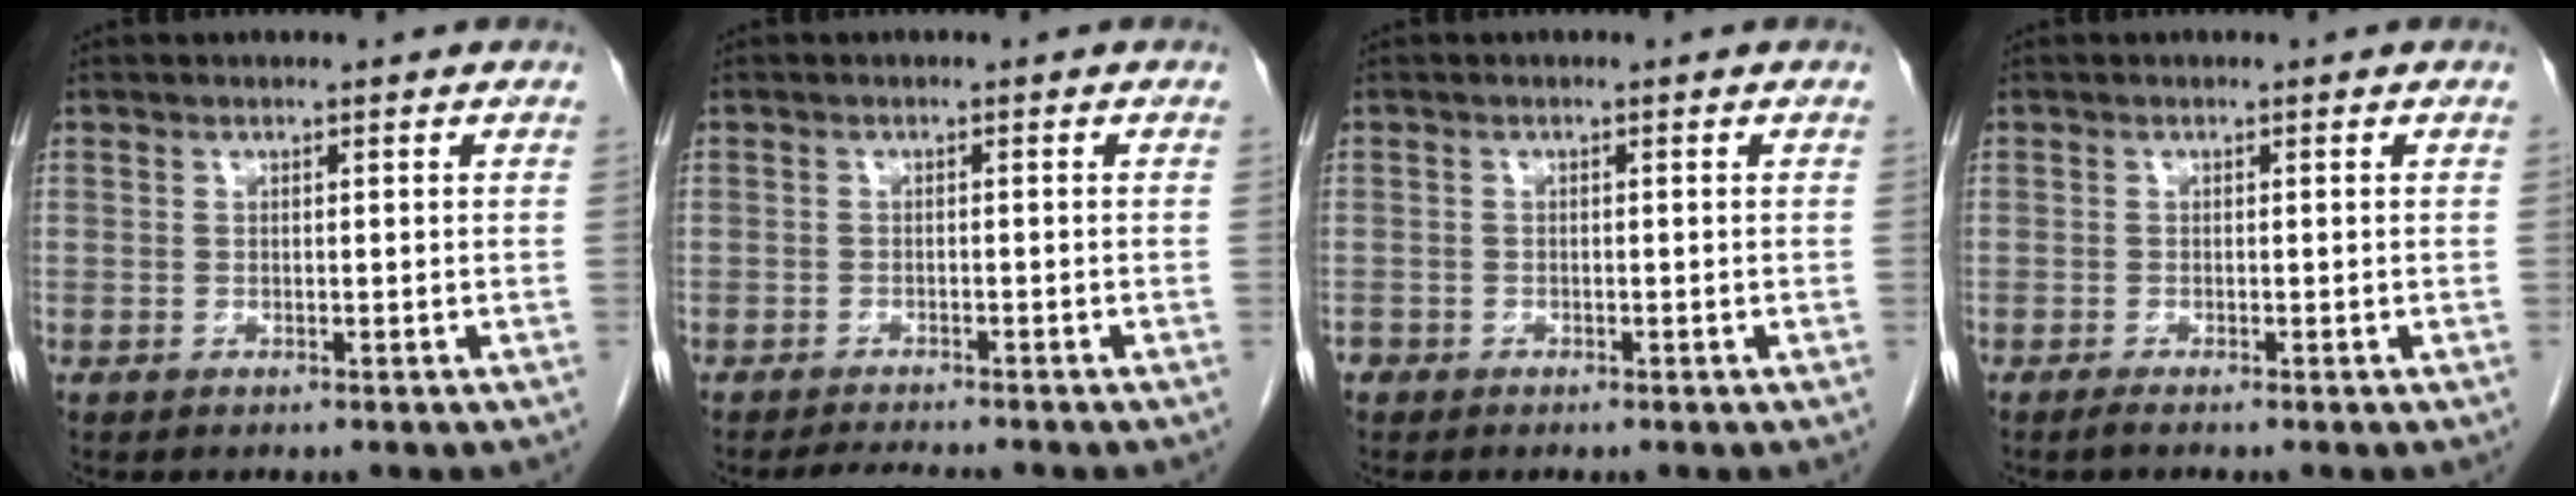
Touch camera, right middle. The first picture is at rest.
{"total": 3.1, "force": [-2.9, -0.1, 1.0], "torque": [-0.017, -0.012, -0.044]}
{"total": 1.2, "force": [-0.7, 0.8, 0.2], "torque": [-0.008, 0.002, -0.014]}
{"total": 0.7, "force": [-0.5, -0.2, 0.4], "torque": [-0.009, -0.001, -0.011]}